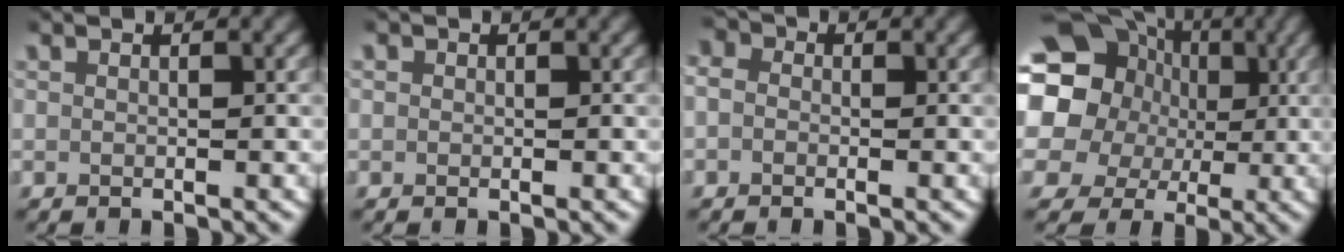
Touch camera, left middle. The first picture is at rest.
{"total": 0.7, "force": [0.1, 0.7, 0.1], "torque": [-0.002, 0.001, -0.003]}
{"total": 2.8, "force": [0.3, 2.5, 1.1], "torque": [-0.023, 0.007, -0.010]}
{"total": 18.1, "force": [3.1, 15.3, 9.1], "torque": [-0.213, -0.021, 0.042]}